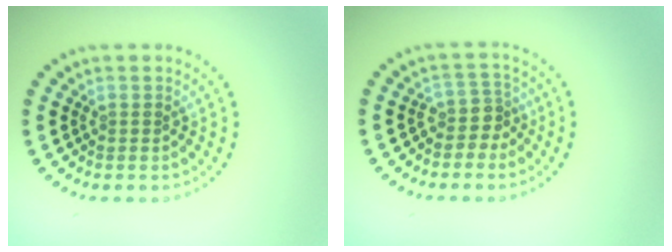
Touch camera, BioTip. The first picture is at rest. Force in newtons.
{"total": 2.2, "press": 1.6, "slide": 1.5}